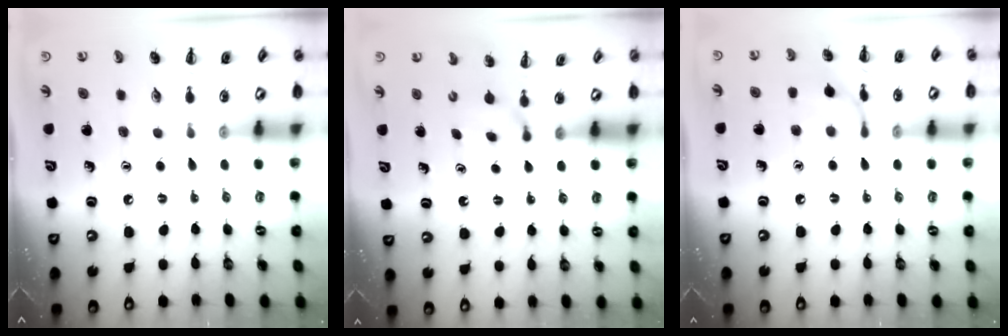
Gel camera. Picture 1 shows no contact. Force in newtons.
{"total": 2.3, "press": 2.1, "slide": 1.0}
{"total": 8.4, "press": 8.3, "slide": 0.5}